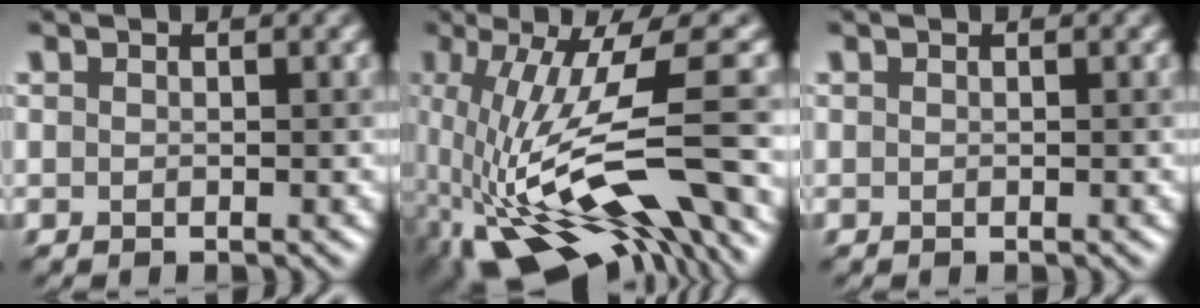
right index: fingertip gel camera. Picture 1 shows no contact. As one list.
[{"total": 14.8, "force": [-4.6, 4.5, 13.4], "torque": [-0.243, 0.019, -0.069]}, {"total": 0.0}]